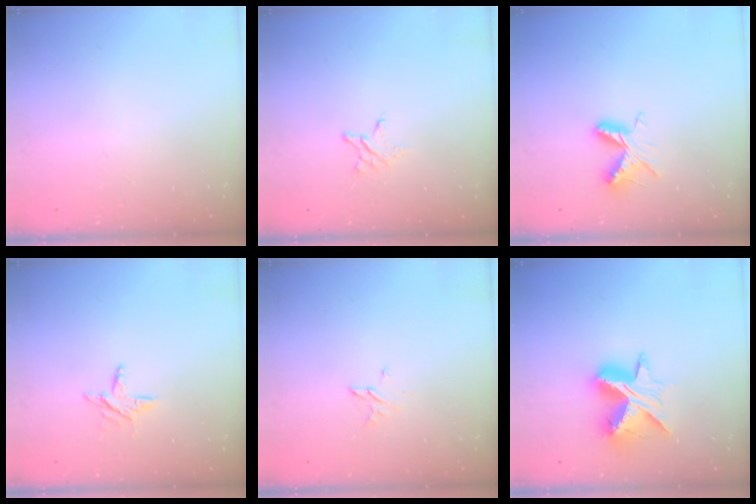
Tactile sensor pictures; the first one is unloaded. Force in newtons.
{"total": 2.8, "press": 2.8, "slide": 0.3}
{"total": 7.2, "press": 7.2, "slide": 0.7}
{"total": 5.3, "press": 5.2, "slide": 0.6}
{"total": 2.6, "press": 2.6, "slide": 0.3}
{"total": 13.0, "press": 13.0, "slide": 0.9}